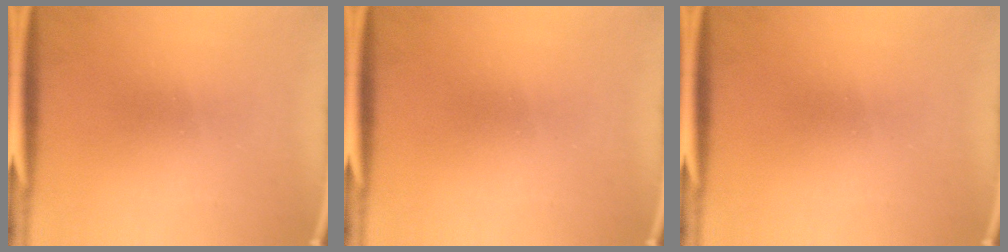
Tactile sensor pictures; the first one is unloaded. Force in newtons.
{"total": 0.0}
{"total": 0.0}